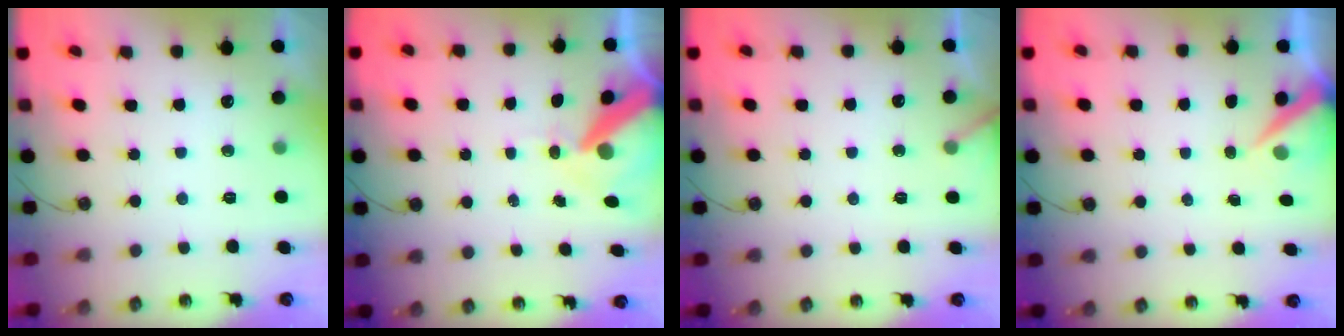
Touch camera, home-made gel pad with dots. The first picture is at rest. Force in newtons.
{"total": 11.9, "press": 11.8, "slide": 1.4}
{"total": 2.7, "press": 2.7, "slide": 0.2}
{"total": 4.8, "press": 4.7, "slide": 0.5}